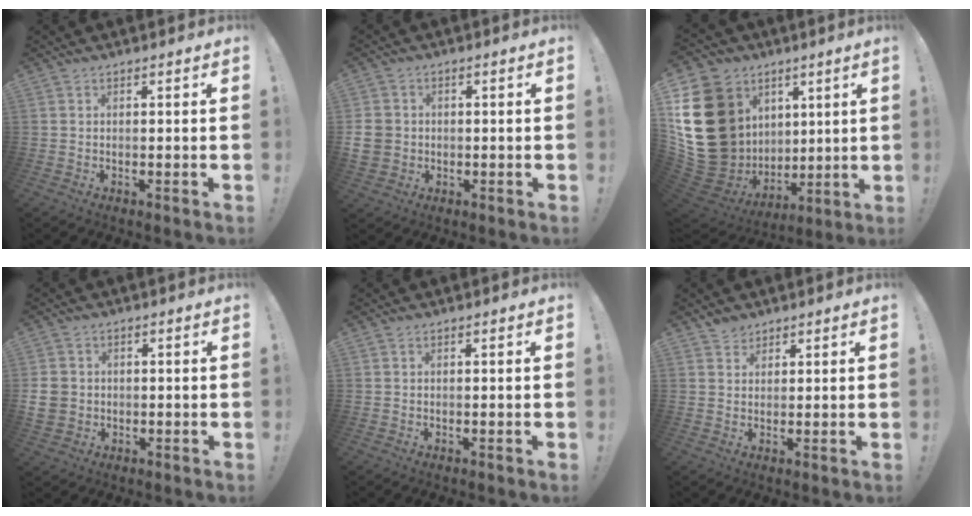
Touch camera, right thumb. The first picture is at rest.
{"total": 6.5, "force": [0.1, 5.8, 2.9], "torque": [-0.059, 0.001, 0.004]}
{"total": 28.1, "force": [5.0, 22.5, 16.0], "torque": [-0.292, -0.054, 0.170]}
{"total": 6.3, "force": [0.1, 5.5, 2.9], "torque": [-0.059, 0.000, 0.005]}
{"total": 0.0}
{"total": 2.9, "force": [2.5, 1.5, 0.3], "torque": [-0.004, -0.012, 0.047]}